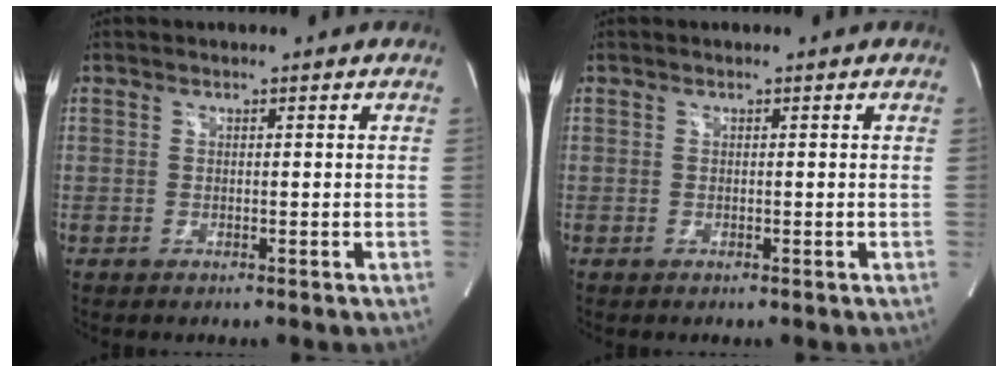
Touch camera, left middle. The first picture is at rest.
{"total": 0.0}